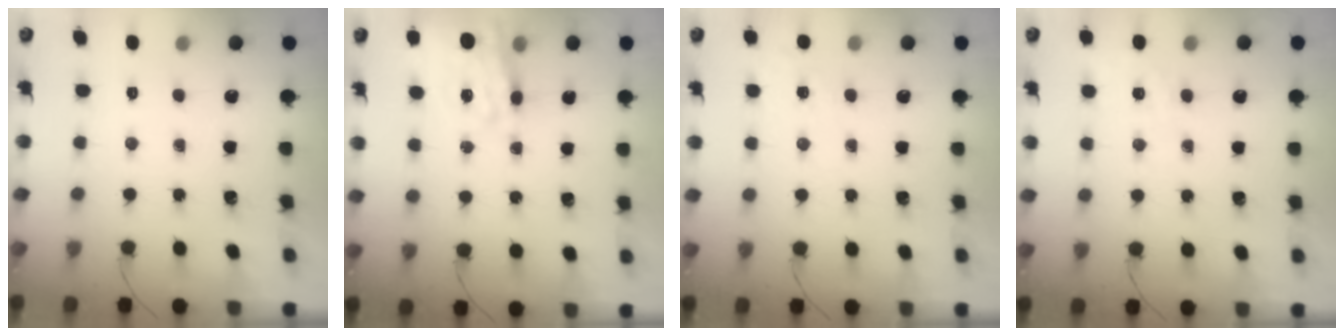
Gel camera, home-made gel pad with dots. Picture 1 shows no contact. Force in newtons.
{"total": 17.6, "press": 17.2, "slide": 4.0}
{"total": 2.0, "press": 1.2, "slide": 1.6}
{"total": 1.4, "press": 0.4, "slide": 1.4}